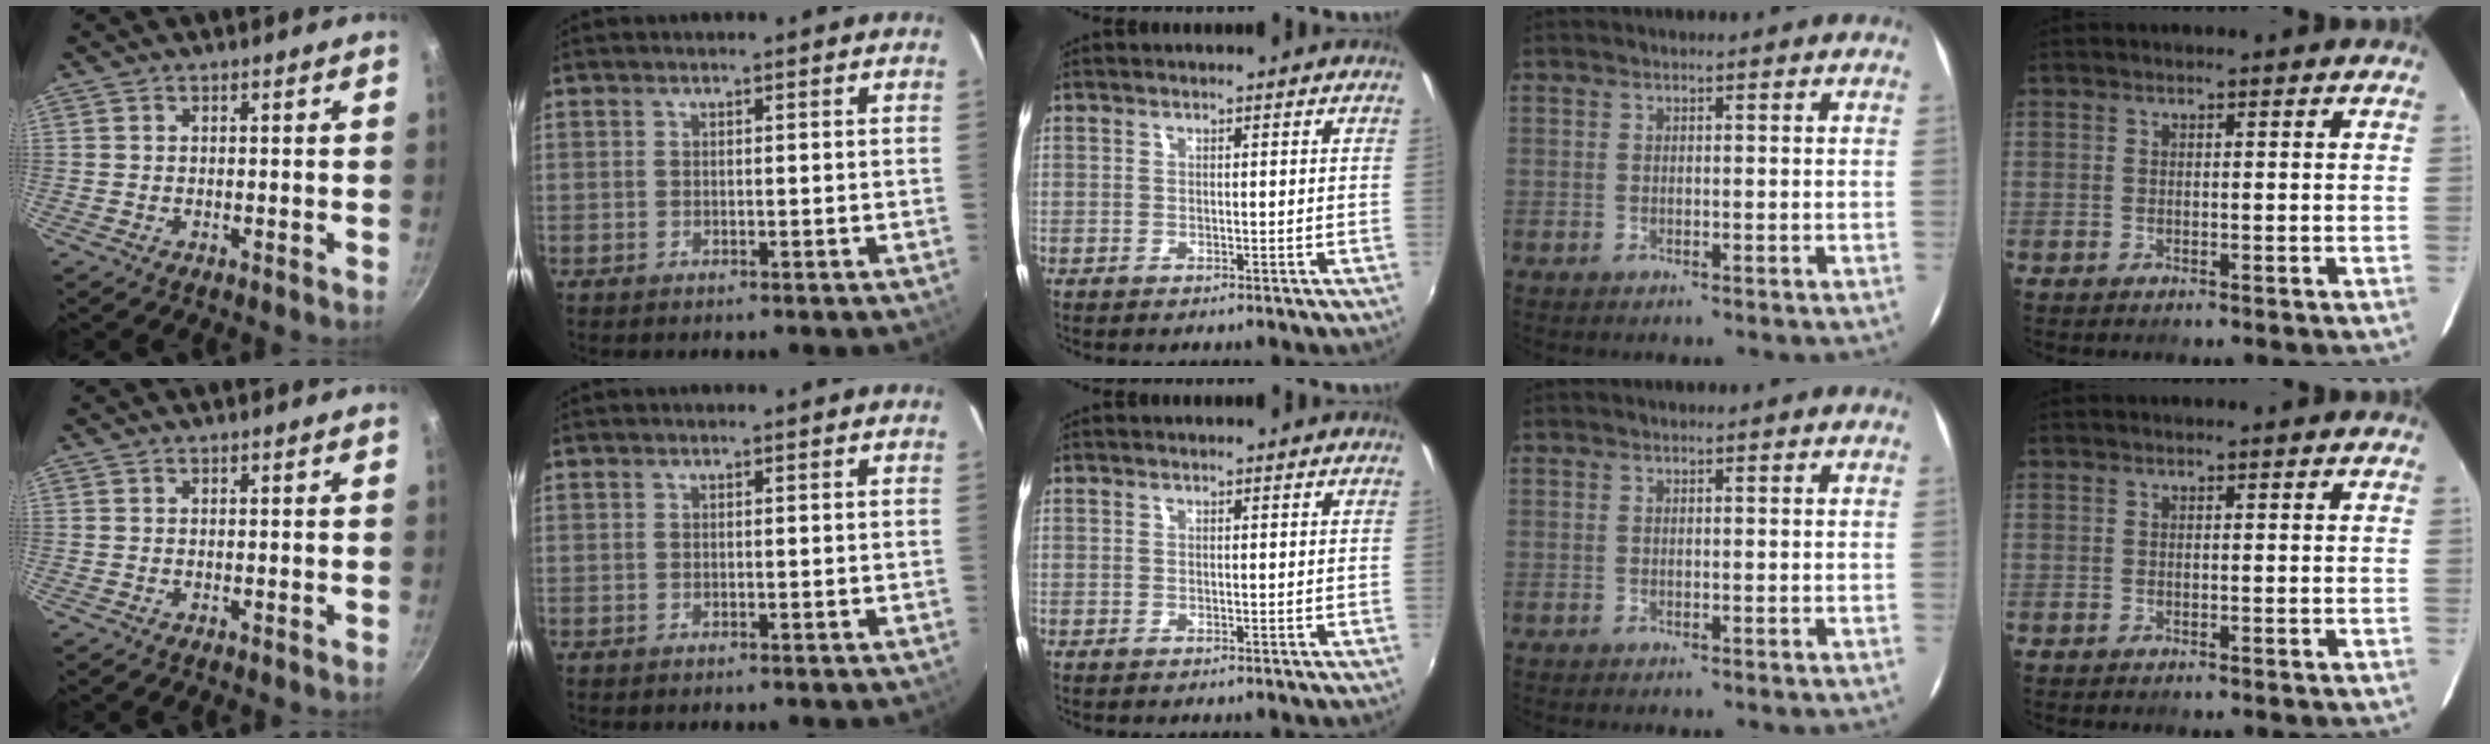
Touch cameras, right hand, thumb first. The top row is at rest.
{}